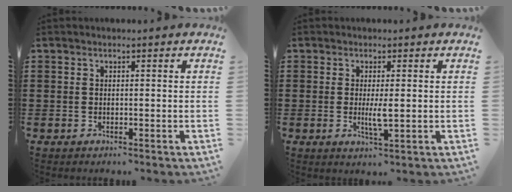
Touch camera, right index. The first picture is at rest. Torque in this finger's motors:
{"motor_torque": [0.98, 0.44, 0.15, 0.07]}